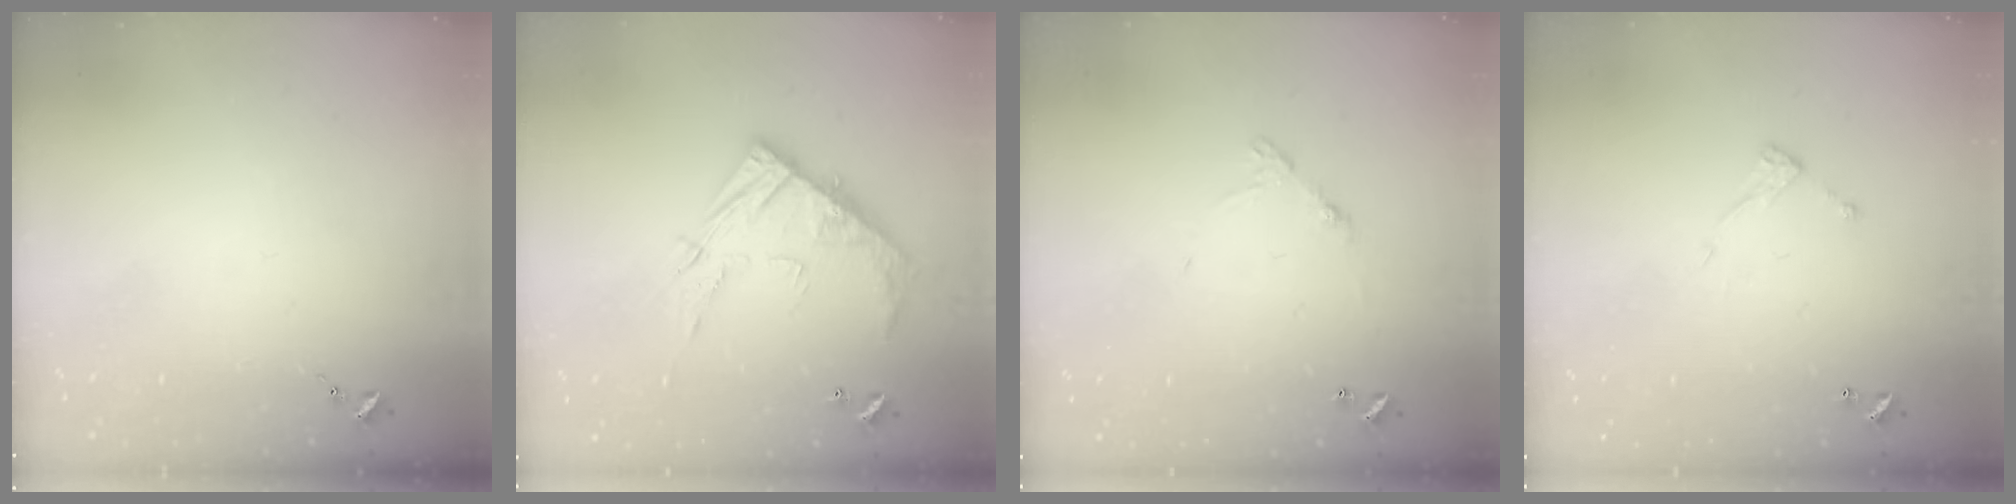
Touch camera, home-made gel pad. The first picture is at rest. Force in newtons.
{"total": 13.7, "press": 13.6, "slide": 1.0}
{"total": 5.9, "press": 5.9, "slide": 0.5}
{"total": 6.6, "press": 6.6, "slide": 0.6}